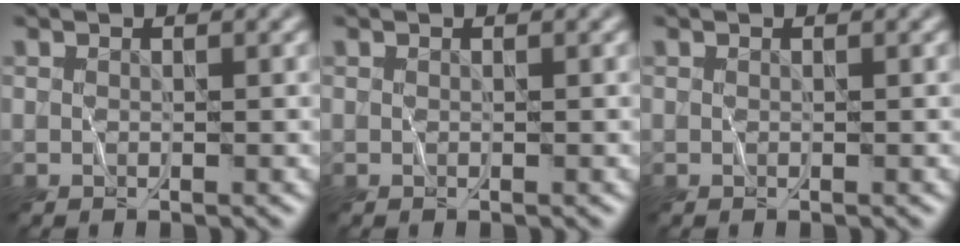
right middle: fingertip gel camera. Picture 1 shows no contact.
{"total": 0.0}
{"total": 0.0}